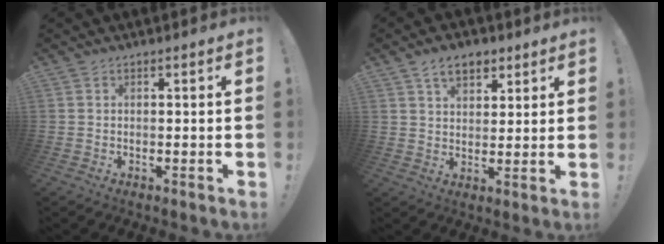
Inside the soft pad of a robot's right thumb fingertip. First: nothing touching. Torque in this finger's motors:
{"motor_torque": [0.65, 1.32, 0.13, 0.05, 0.00]}